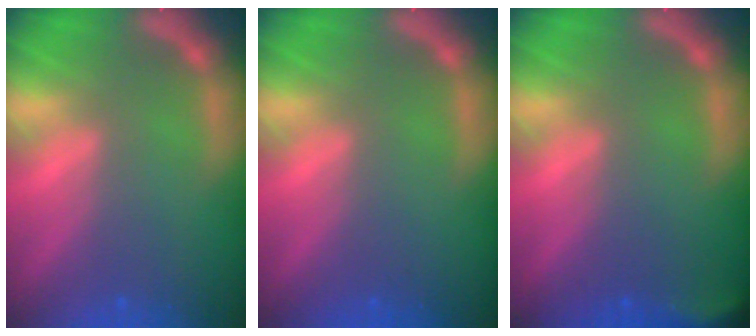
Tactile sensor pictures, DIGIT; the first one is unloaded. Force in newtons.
{"total": 0.0}
{"total": 2.9}